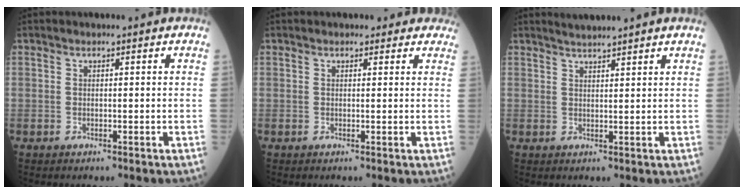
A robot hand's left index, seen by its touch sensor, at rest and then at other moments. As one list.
[{"total": 3.3, "force": [2.8, 1.6, 0.5], "torque": [0.010, 0.003, 0.017]}, {"total": 3.0, "force": [2.8, -0.6, 0.9], "torque": [-0.014, 0.010, 0.049]}]